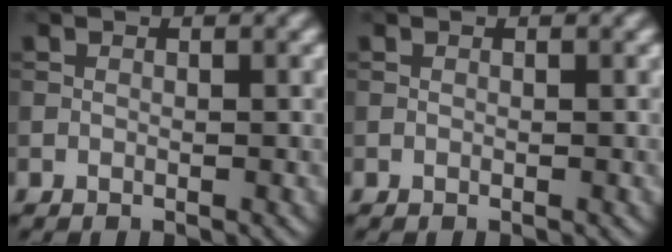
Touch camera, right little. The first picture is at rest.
{"total": 0.0}